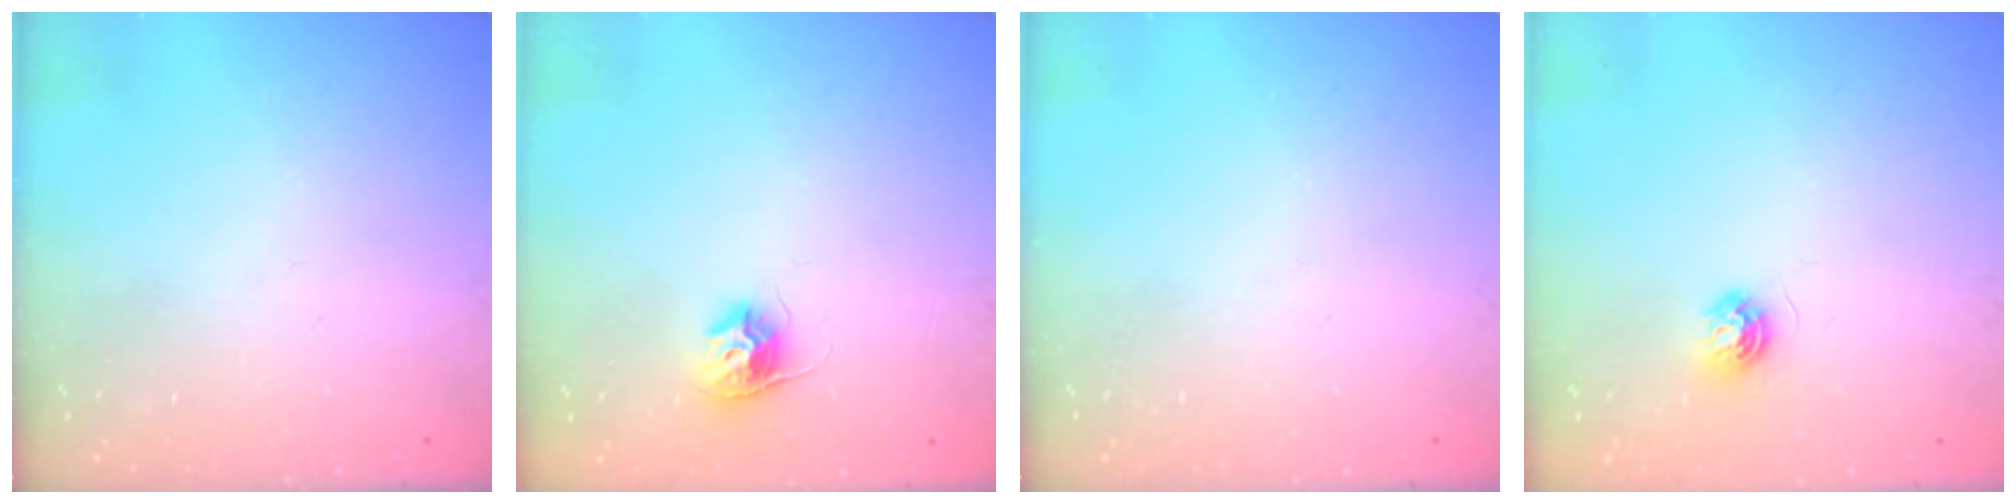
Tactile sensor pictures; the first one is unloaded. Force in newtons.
{"total": 9.1, "press": 9.1, "slide": 0.4}
{"total": 0.0}
{"total": 4.8, "press": 4.8, "slide": 0.6}